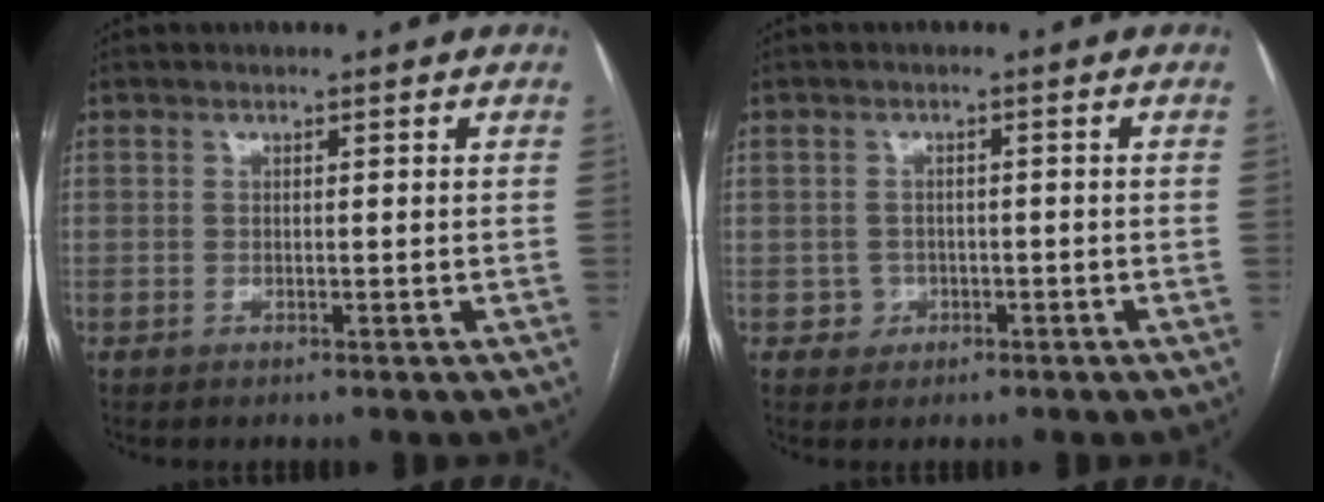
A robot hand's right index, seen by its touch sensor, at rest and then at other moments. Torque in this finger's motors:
{"motor_torque": [-0.37, 0.23, -0.63, -0.21]}